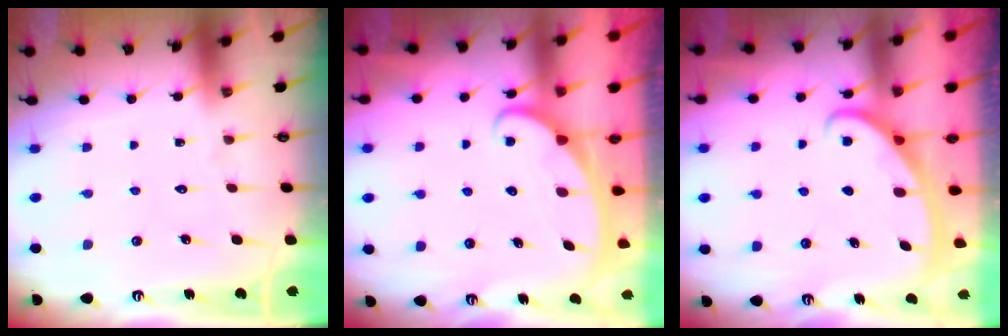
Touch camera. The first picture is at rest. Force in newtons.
{"total": 2.5, "press": 2.5, "slide": 0.4}
{"total": 2.8, "press": 2.8, "slide": 0.4}